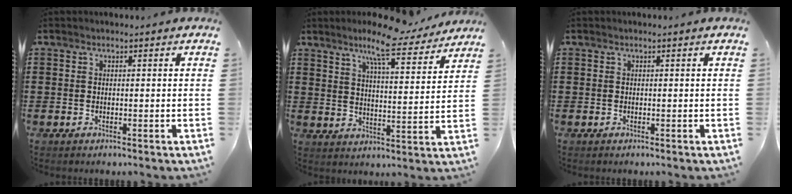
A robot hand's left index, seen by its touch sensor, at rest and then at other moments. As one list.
[{"total": 8.7, "force": [7.1, 0.5, 5.0], "torque": [-0.100, -0.035, 0.119]}, {"total": 0.0}]